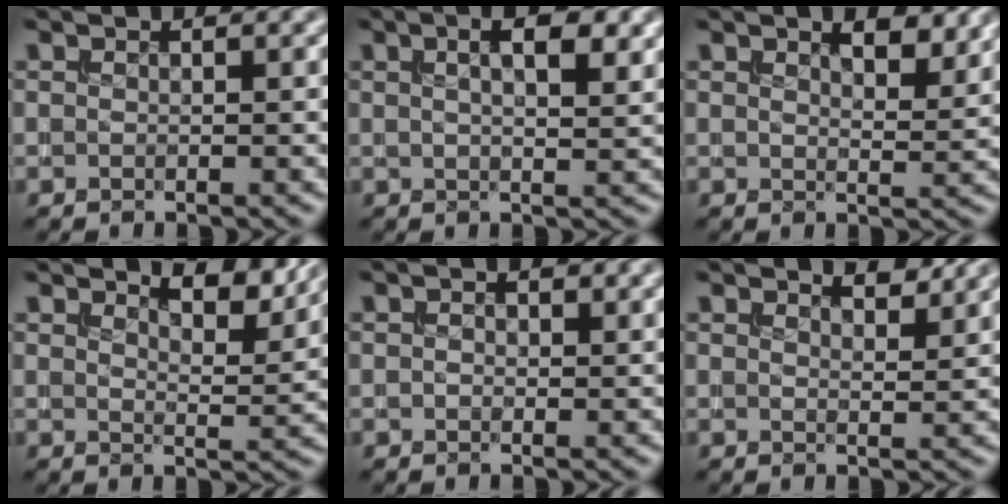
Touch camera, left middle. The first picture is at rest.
{"total": 4.2, "force": [1.8, 1.4, 3.6], "torque": [-0.047, 0.008, 0.021]}
{"total": 2.9, "force": [2.0, 1.0, 1.8], "torque": [-0.031, -0.004, 0.030]}
{"total": 4.1, "force": [3.3, 1.0, 2.2], "torque": [-0.038, -0.003, 0.044]}
{"total": 0.9, "force": [0.1, 0.6, 0.6], "torque": [-0.011, 0.002, 0.000]}
{"total": 2.1, "force": [2.0, 0.2, 0.8], "torque": [-0.014, -0.002, 0.026]}